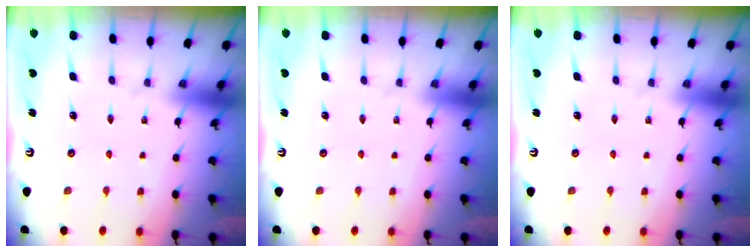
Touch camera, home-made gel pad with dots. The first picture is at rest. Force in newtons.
{"total": 0.0}
{"total": 0.0}